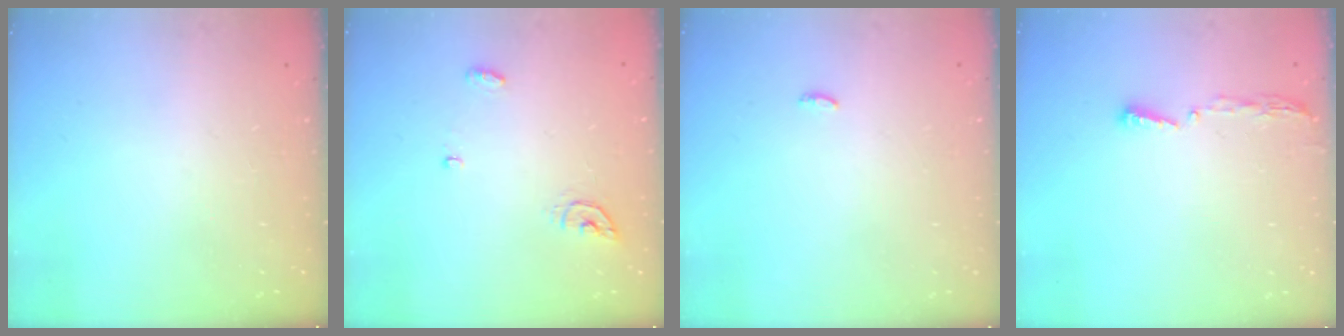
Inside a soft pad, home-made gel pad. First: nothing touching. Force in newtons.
{"total": 4.8, "press": 4.8, "slide": 0.4}
{"total": 3.4, "press": 3.3, "slide": 1.0}
{"total": 3.4, "press": 3.4, "slide": 0.4}